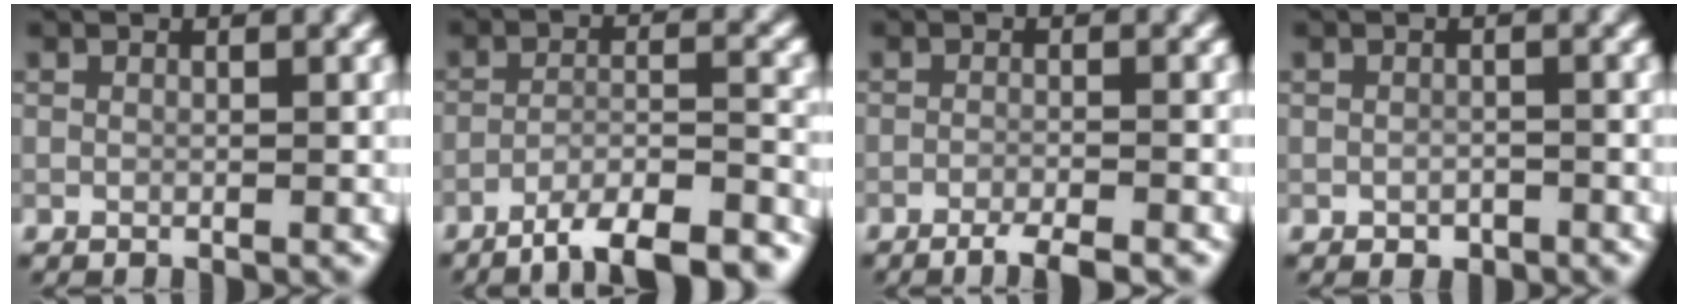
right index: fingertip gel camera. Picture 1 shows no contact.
{"total": 9.6, "force": [-7.9, 2.1, 5.1], "torque": [-0.065, -0.004, -0.111]}
{"total": 3.0, "force": [-2.3, 0.4, 2.0], "torque": [-0.030, -0.001, -0.046]}
{"total": 1.0, "force": [-0.6, 0.7, 0.6], "torque": [-0.009, -0.002, -0.009]}